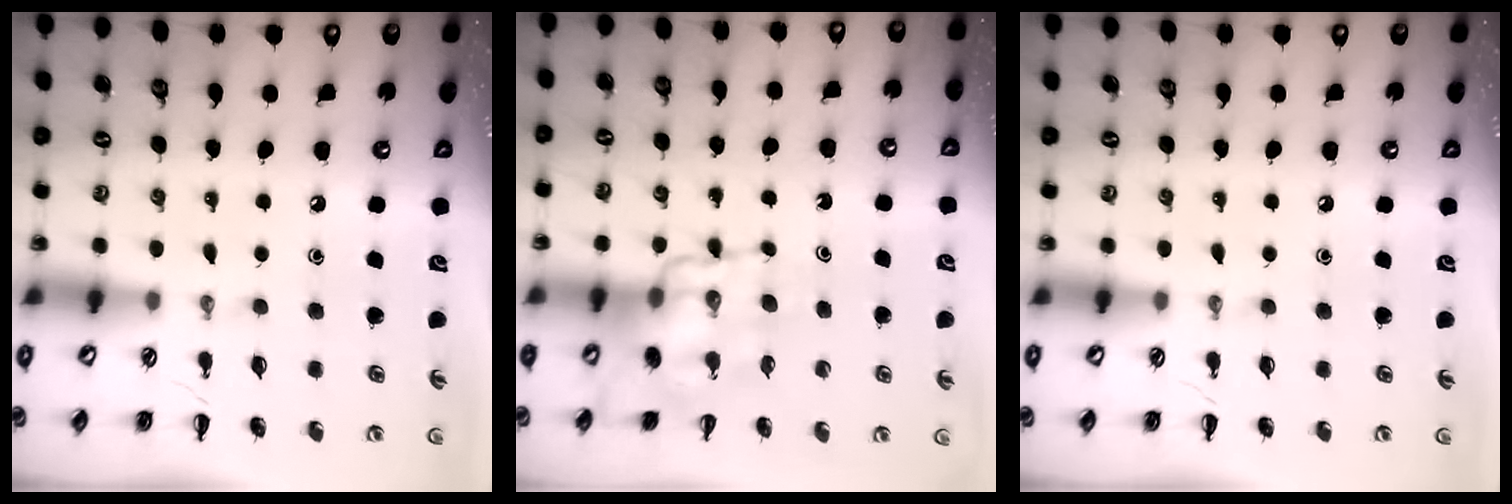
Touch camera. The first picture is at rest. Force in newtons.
{"total": 11.0, "press": 10.7, "slide": 2.7}
{"total": 0.0}